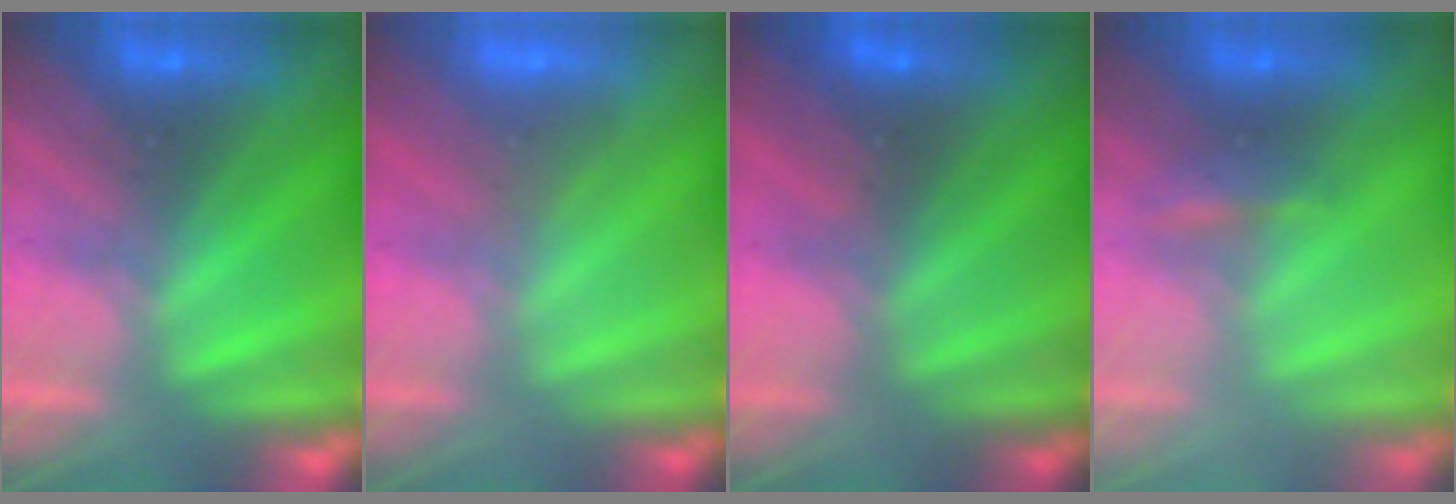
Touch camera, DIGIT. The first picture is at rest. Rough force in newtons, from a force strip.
{"total": 2.9}
{"total": 3.9}
{"total": 2.2}